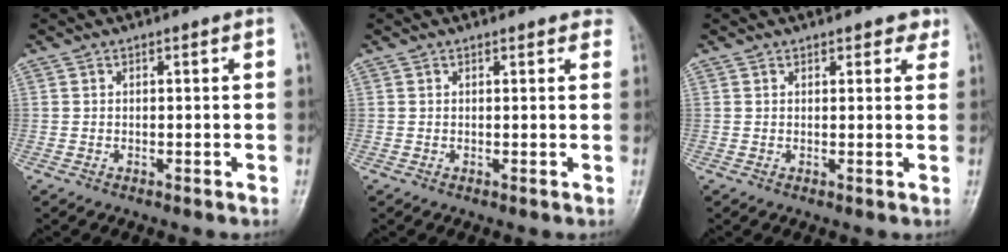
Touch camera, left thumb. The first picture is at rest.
{"total": 2.6, "force": [2.2, 0.9, 0.9], "torque": [0.005, -0.003, 0.014]}
{"total": 2.9, "force": [2.2, 1.4, 1.2], "torque": [0.010, -0.008, 0.022]}